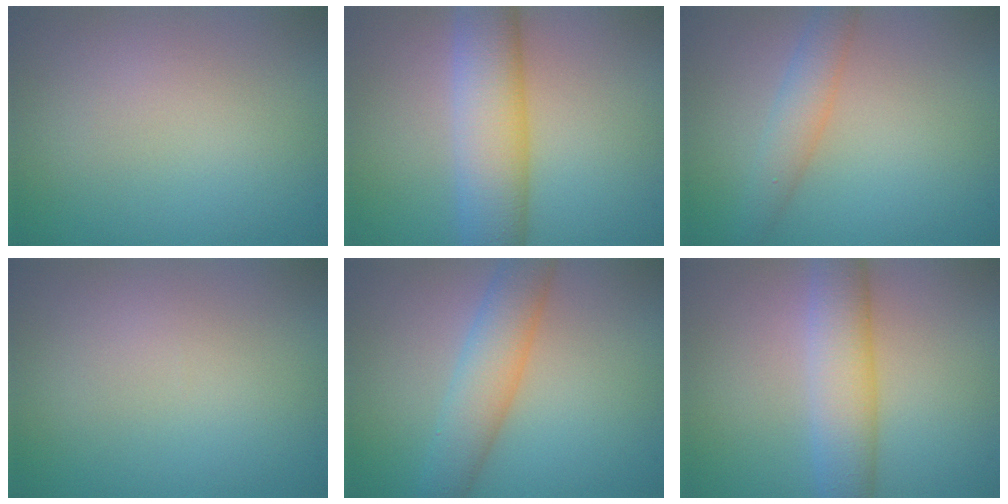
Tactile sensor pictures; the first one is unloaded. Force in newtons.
{"total": 7.6, "press": 7.6, "slide": 0.5}
{"total": 2.7, "press": 2.7, "slide": 0.2}
{"total": 0.0}
{"total": 4.9, "press": 4.9, "slide": 0.0}
{"total": 5.5, "press": 5.5, "slide": 0.2}